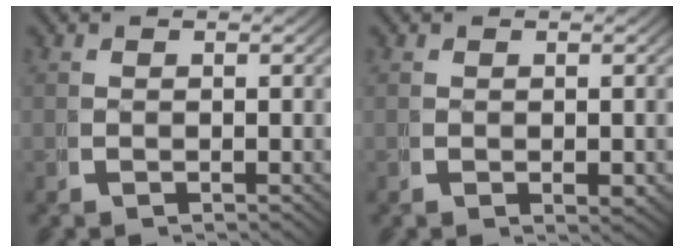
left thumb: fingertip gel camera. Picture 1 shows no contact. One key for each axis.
{"total": 1.0, "fx": 0.0, "fy": 0.6, "fz": 0.8, "tx": -0.017, "ty": -0.003, "tz": 0.000}